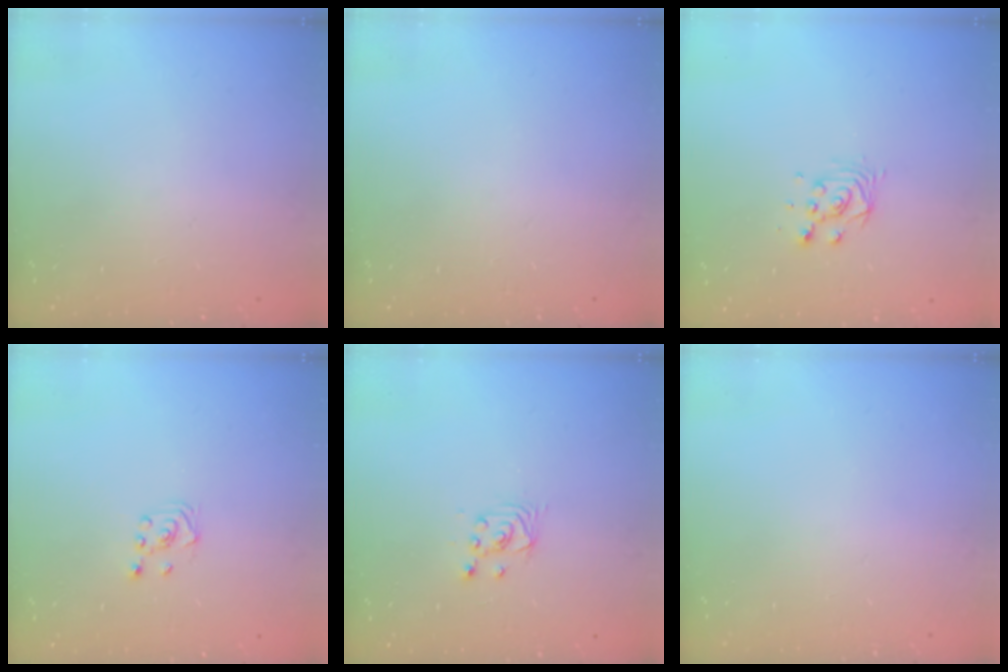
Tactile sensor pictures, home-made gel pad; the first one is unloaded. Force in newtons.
{"total": 0.0}
{"total": 4.7, "press": 4.7, "slide": 0.4}
{"total": 2.3, "press": 2.2, "slide": 0.7}
{"total": 2.2, "press": 2.2, "slide": 0.3}
{"total": 0.0}